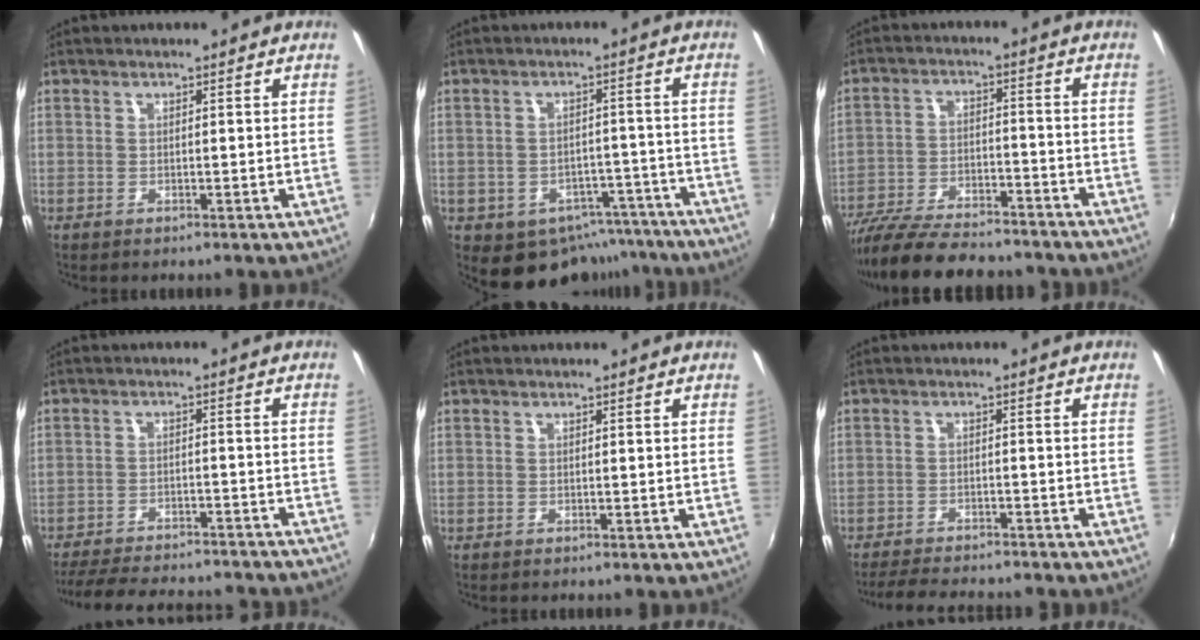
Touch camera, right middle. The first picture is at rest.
{"total": 10.6, "force": [-7.2, 7.0, 3.2], "torque": [-0.062, 0.019, -0.068]}
{"total": 20.1, "force": [-17.2, 5.2, 9.2], "torque": [-0.187, -0.033, -0.269]}
{"total": 22.9, "force": [-20.2, 5.3, 9.3], "torque": [-0.187, -0.015, -0.263]}
{"total": 0.0}
{"total": 9.1, "force": [-8.3, 1.4, 3.5], "torque": [-0.089, -0.018, -0.128]}